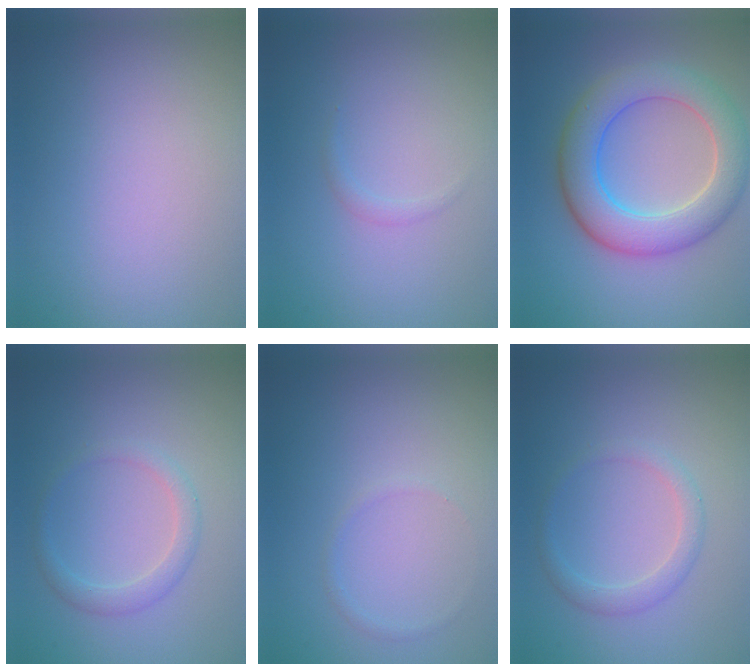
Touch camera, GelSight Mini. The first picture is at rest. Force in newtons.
{"total": 0.7, "press": 0.7, "slide": 0.1}
{"total": 7.4, "press": 7.4, "slide": 0.8}
{"total": 1.9, "press": 1.9, "slide": 0.2}
{"total": 0.6, "press": 0.6, "slide": 0.1}
{"total": 1.9, "press": 1.9, "slide": 0.2}